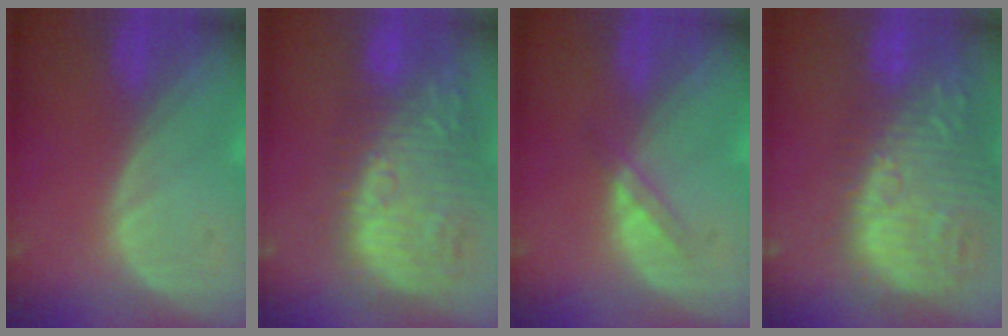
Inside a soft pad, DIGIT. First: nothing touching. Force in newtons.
{"total": 13.5, "press": 12.1, "slide": 5.9}
{"total": 1.8, "press": 1.8, "slide": 0.2}
{"total": 15.8, "press": 13.2, "slide": 8.7}